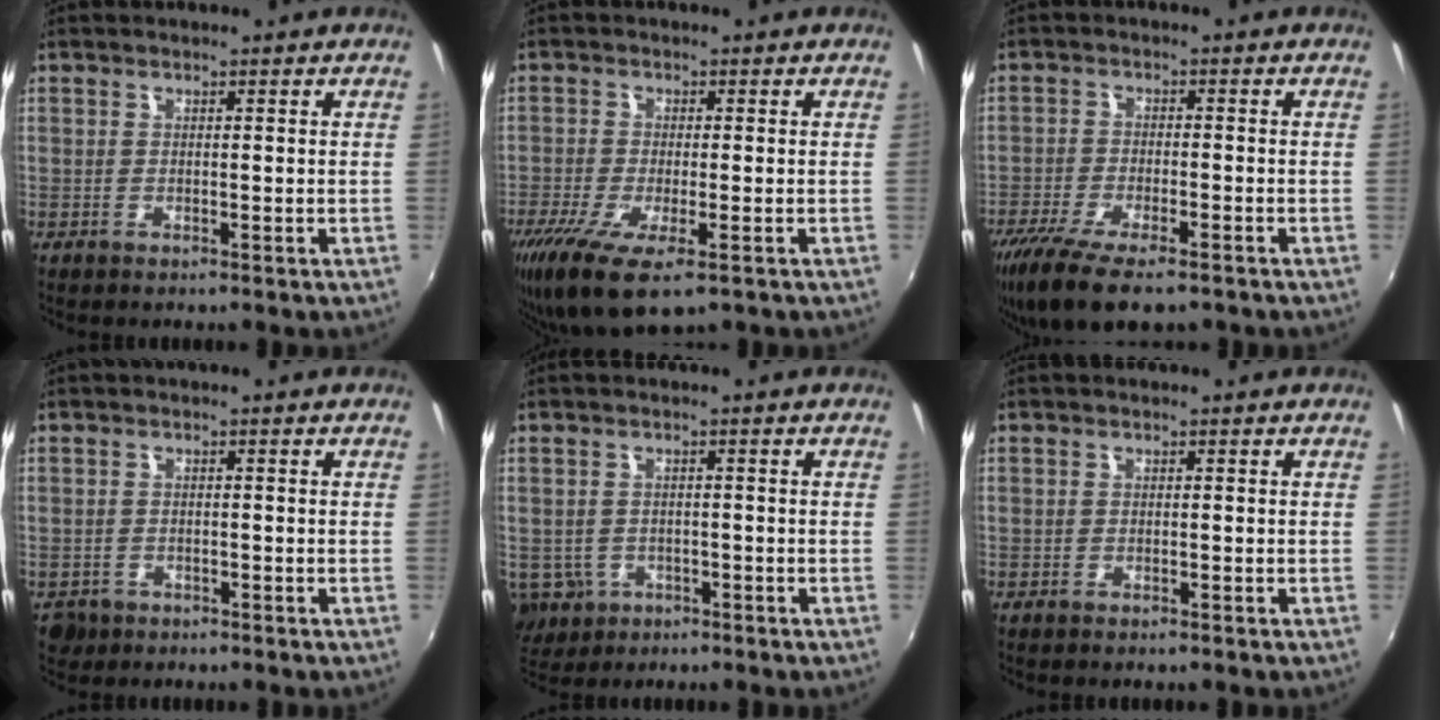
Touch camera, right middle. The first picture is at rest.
{"total": 10.0, "force": [-5.8, 2.9, 7.6], "torque": [-0.166, -0.042, -0.097]}
{"total": 13.8, "force": [-9.9, 4.2, 8.6], "torque": [-0.190, -0.051, -0.171]}
{"total": 3.4, "force": [-1.7, 2.7, 1.0], "torque": [-0.028, -0.006, -0.025]}
{"total": 6.6, "force": [-2.5, 5.6, 2.6], "torque": [-0.063, -0.013, -0.028]}
{"total": 0.6, "force": [-0.5, 0.2, 0.2], "torque": [-0.005, -0.003, -0.009]}